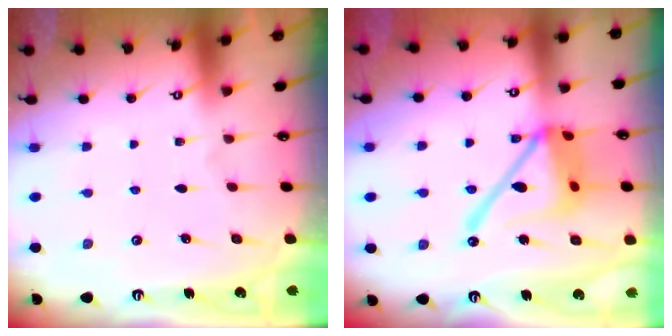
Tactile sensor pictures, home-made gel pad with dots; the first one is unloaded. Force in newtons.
{"total": 17.9, "press": 17.8, "slide": 1.8}